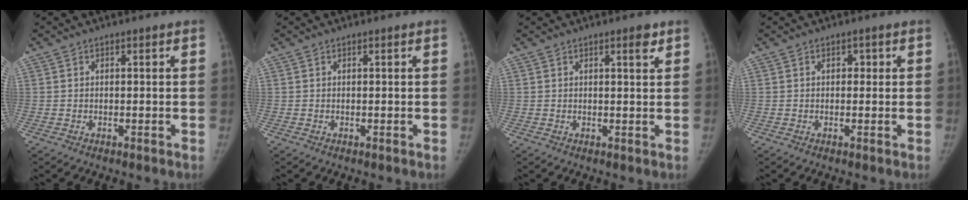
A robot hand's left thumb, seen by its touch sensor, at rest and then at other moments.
{"total": 0.0}
{"total": 2.0, "force": [1.2, 0.5, 1.5], "torque": [-0.017, -0.007, 0.017]}
{"total": 1.4, "force": [0.3, 1.1, 0.8], "torque": [0.003, 0.005, -0.001]}